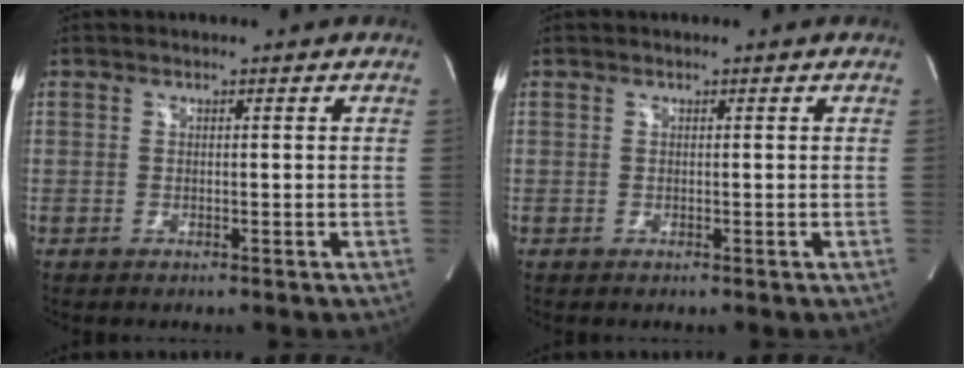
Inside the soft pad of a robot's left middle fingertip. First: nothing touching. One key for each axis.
{"total": 0.0}